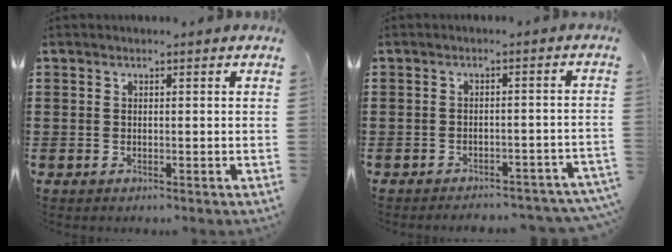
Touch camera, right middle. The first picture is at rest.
{"total": 2.1, "force": [-2.1, -0.4, 0.2], "torque": [-0.001, 0.002, -0.044]}